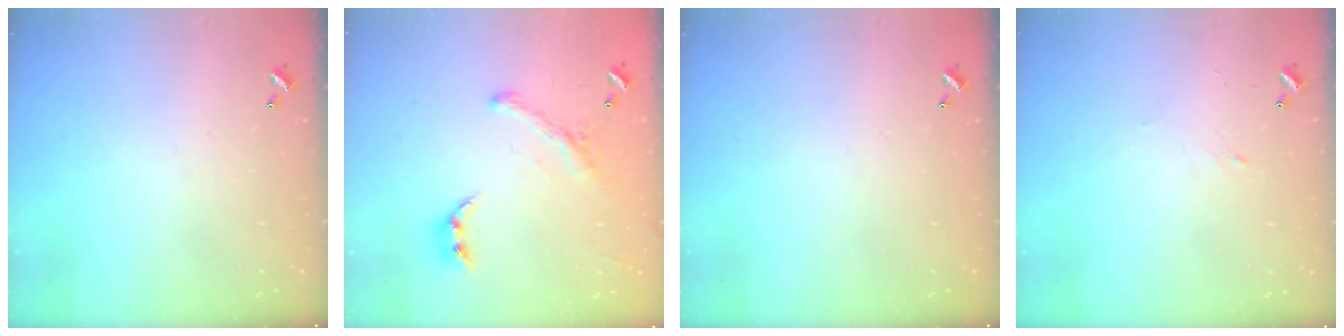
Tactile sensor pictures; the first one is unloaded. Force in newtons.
{"total": 2.2, "press": 1.9, "slide": 1.0}
{"total": 0.0}
{"total": 2.4, "press": 2.4, "slide": 0.4}